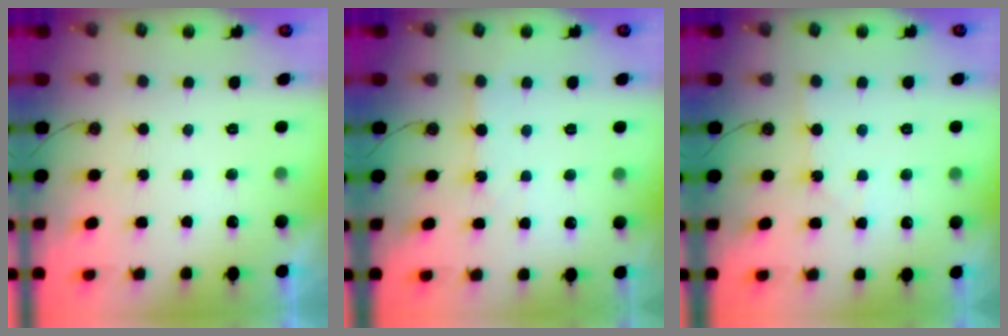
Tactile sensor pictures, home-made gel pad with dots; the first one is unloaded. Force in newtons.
{"total": 4.0, "press": 4.0, "slide": 0.2}
{"total": 4.2, "press": 4.2, "slide": 0.5}